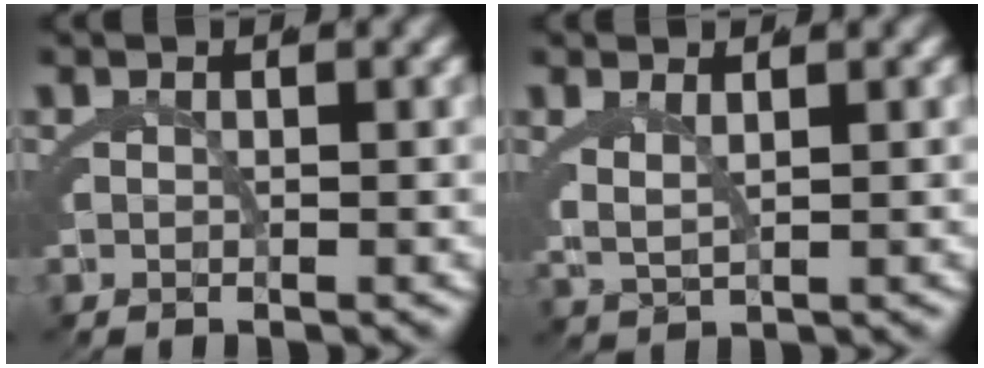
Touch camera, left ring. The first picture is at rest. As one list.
[{"total": 2.0, "force": [1.2, 0.7, 1.4], "torque": [-0.039, -0.005, 0.032]}]